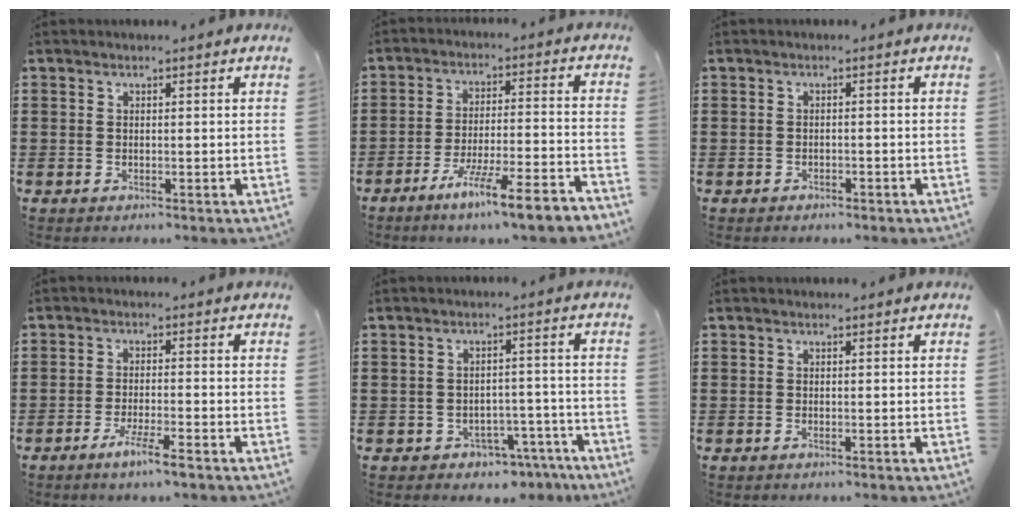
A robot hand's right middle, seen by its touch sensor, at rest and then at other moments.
{"total": 8.2, "force": [-6.5, -0.3, 4.9], "torque": [-0.091, -0.006, -0.123]}
{"total": 0.9, "force": [-0.8, 0.3, 0.1], "torque": [-0.005, 0.000, -0.018]}
{"total": 4.1, "force": [-2.8, 0.0, 3.0], "torque": [-0.053, -0.003, -0.050]}
{"total": 3.6, "force": [-3.3, 1.3, 0.6], "torque": [-0.016, 0.011, -0.069]}
{"total": 0.0}